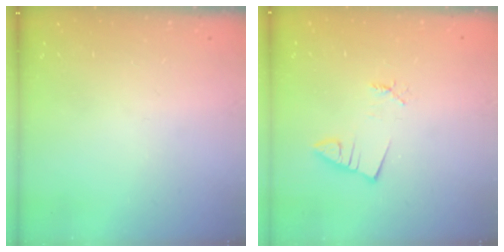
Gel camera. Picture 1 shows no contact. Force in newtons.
{"total": 1.4, "press": 1.4, "slide": 0.1}